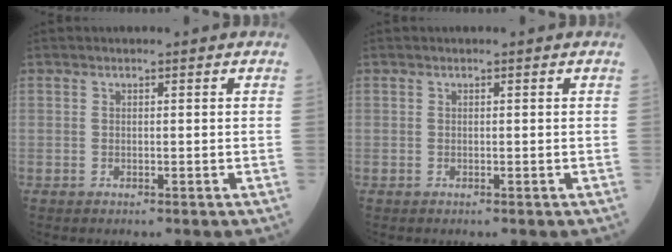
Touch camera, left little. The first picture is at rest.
{"total": 0.0}